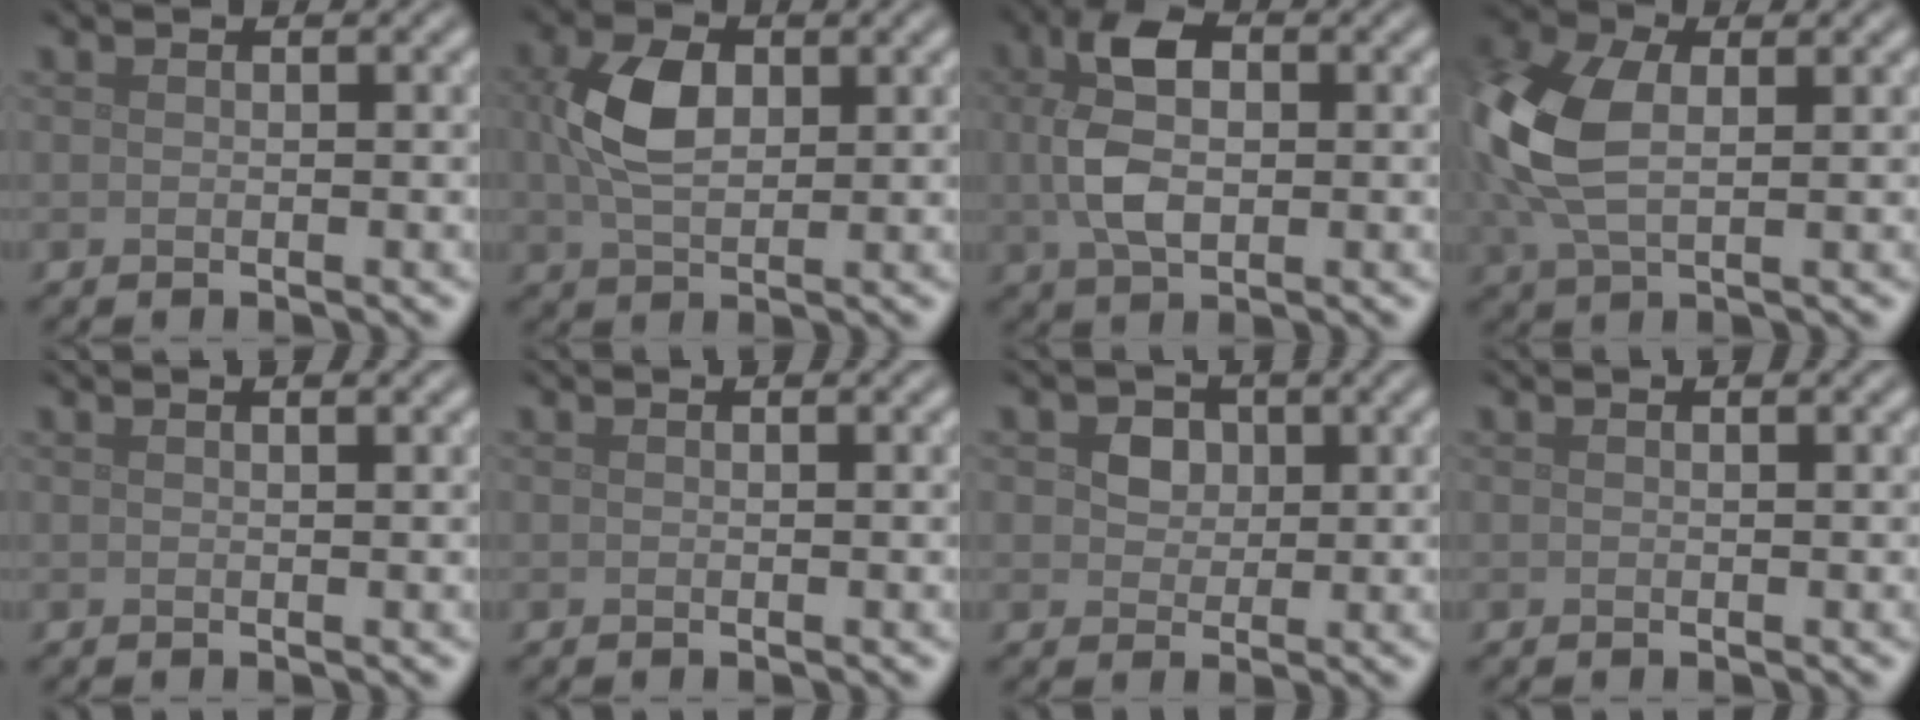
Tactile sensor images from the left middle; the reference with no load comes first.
{"total": 5.0, "force": [0.9, 3.2, 3.7], "torque": [-0.090, 0.000, 0.018]}
{"total": 5.5, "force": [0.5, 3.3, 4.3], "torque": [-0.093, 0.007, 0.007]}
{"total": 9.0, "force": [0.7, 5.7, 6.9], "torque": [-0.195, 0.000, 0.015]}
{"total": 1.1, "force": [0.7, 0.3, 0.8], "torque": [-0.011, 0.002, 0.002]}
{"total": 0.0}
{"total": 2.7, "force": [1.0, 2.2, 1.3], "torque": [-0.026, -0.001, 0.012]}
{"total": 0.0}